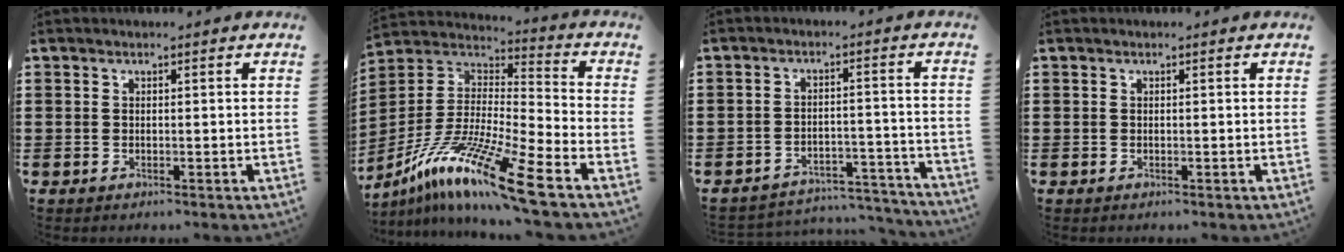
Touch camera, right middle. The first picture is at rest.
{"total": 14.1, "force": [-9.9, 0.3, 10.0], "torque": [-0.209, -0.004, -0.195]}
{"total": 4.3, "force": [-4.2, 0.7, 0.7], "torque": [-0.023, 0.001, -0.090]}
{"total": 0.0}